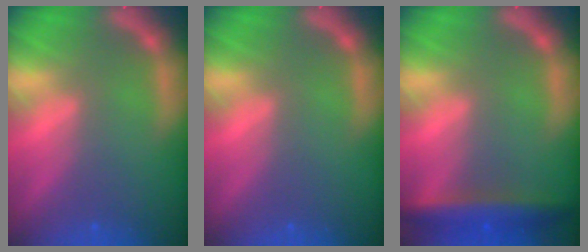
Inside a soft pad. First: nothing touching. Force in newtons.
{"total": 0.0}
{"total": 5.0}